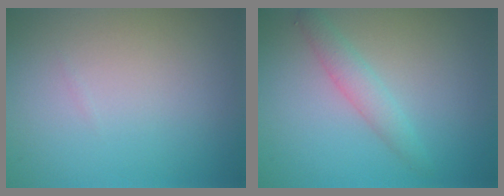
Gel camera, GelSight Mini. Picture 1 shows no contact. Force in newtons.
{"total": 2.0, "press": 2.0, "slide": 0.1}